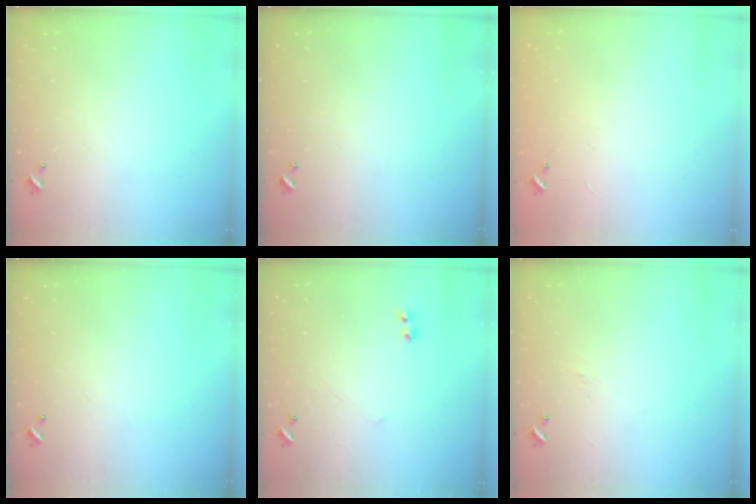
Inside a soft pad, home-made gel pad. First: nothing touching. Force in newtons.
{"total": 0.0}
{"total": 8.0, "press": 7.9, "slide": 0.5}
{"total": 0.0}
{"total": 2.3, "press": 2.3, "slide": 0.3}
{"total": 1.6, "press": 1.5, "slide": 0.5}